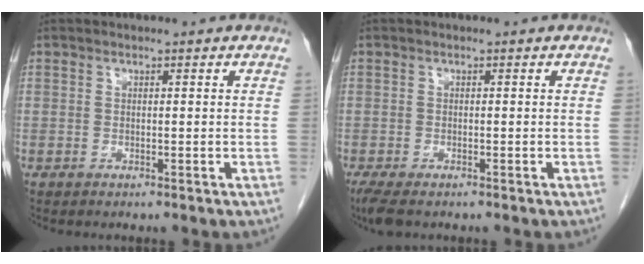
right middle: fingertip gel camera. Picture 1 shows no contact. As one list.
[{"total": 3.9, "force": [-2.9, 1.2, 2.4], "torque": [-0.052, -0.016, -0.046]}]